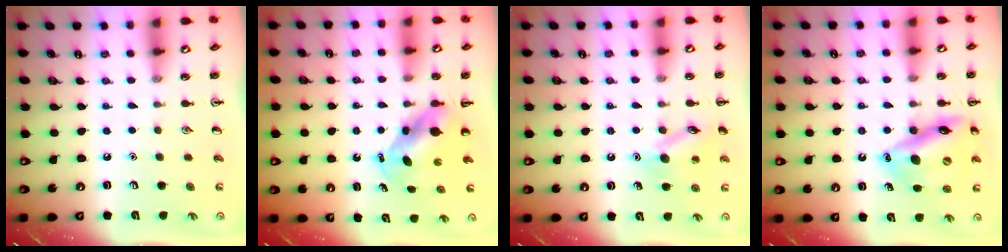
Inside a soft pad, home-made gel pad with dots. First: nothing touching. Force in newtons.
{"total": 5.4, "press": 5.4, "slide": 0.8}
{"total": 11.0, "press": 10.9, "slide": 1.4}
{"total": 16.0, "press": 15.4, "slide": 4.0}